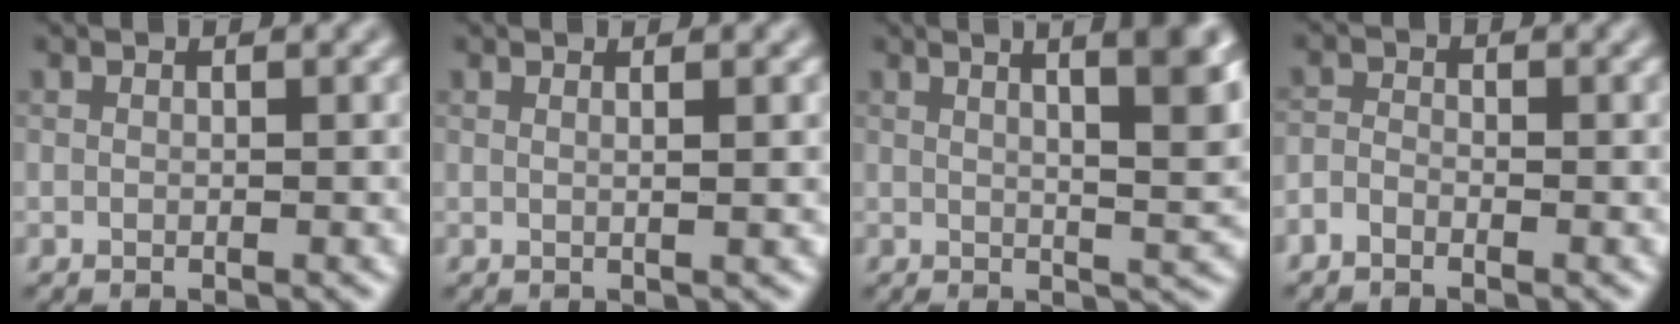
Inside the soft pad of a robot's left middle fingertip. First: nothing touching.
{"total": 2.0, "force": [0.5, 0.8, 1.7], "torque": [-0.015, 0.007, -0.014]}
{"total": 10.1, "force": [3.6, 3.2, 8.8], "torque": [-0.064, 0.038, 0.027]}
{"total": 1.6, "force": [-1.5, 0.3, 0.3], "torque": [-0.010, 0.002, -0.027]}